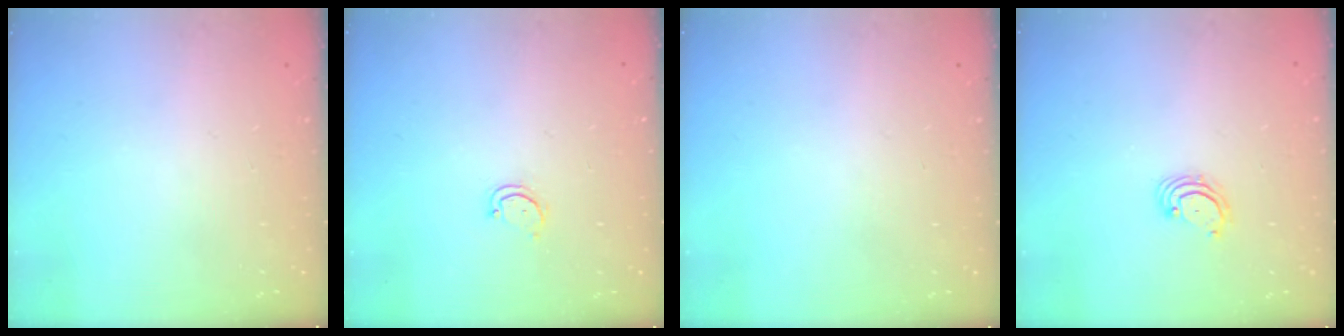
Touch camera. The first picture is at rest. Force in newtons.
{"total": 2.7, "press": 2.7, "slide": 0.3}
{"total": 0.0}
{"total": 2.7, "press": 2.7, "slide": 0.3}